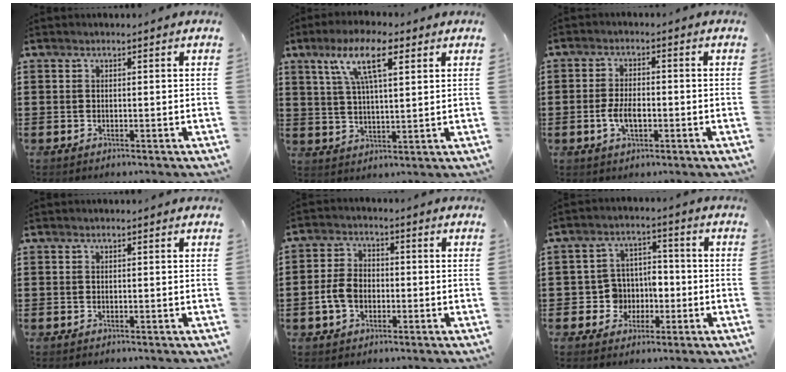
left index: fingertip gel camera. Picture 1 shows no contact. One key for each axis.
{"total": 9.7, "fx": 5.0, "fy": 3.0, "fz": 7.8, "tx": -0.154, "ty": 0.007, "tz": 0.086}
{"total": 4.4, "fx": -1.1, "fy": 2.1, "fz": 3.7, "tx": -0.088, "ty": -0.002, "tz": -0.025}
{"total": 0.0}
{"total": 5.2, "fx": -1.4, "fy": 3.7, "fz": 3.5, "tx": -0.086, "ty": 0.003, "tz": -0.031}
{"total": 5.7, "fx": -1.3, "fy": 5.3, "fz": 1.5, "tx": -0.038, "ty": 0.013, "tz": -0.025}